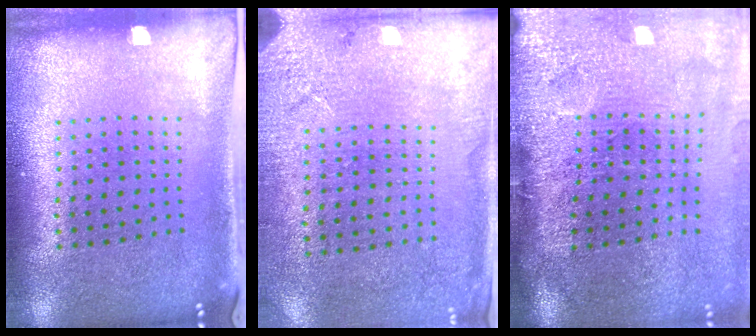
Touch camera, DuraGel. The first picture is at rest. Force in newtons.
{"total": 2.6, "press": 2.5, "slide": 0.8}
{"total": 4.7, "press": 3.7, "slide": 2.9}